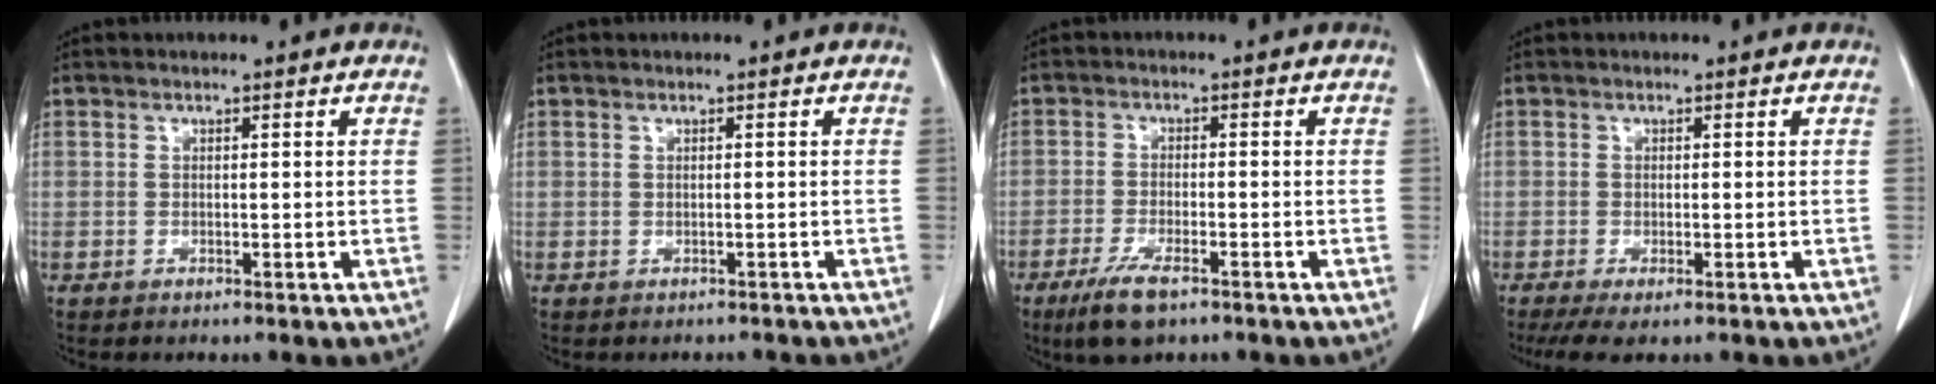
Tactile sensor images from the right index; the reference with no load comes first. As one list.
[{"total": 1.7, "force": [-1.5, 0.8, -0.1], "torque": [0.000, 0.000, -0.023]}, {"total": 6.3, "force": [-4.1, 1.4, 4.5], "torque": [-0.091, -0.012, -0.070]}, {"total": 4.5, "force": [-3.2, 0.9, 3.1], "torque": [-0.053, -0.013, -0.051]}]